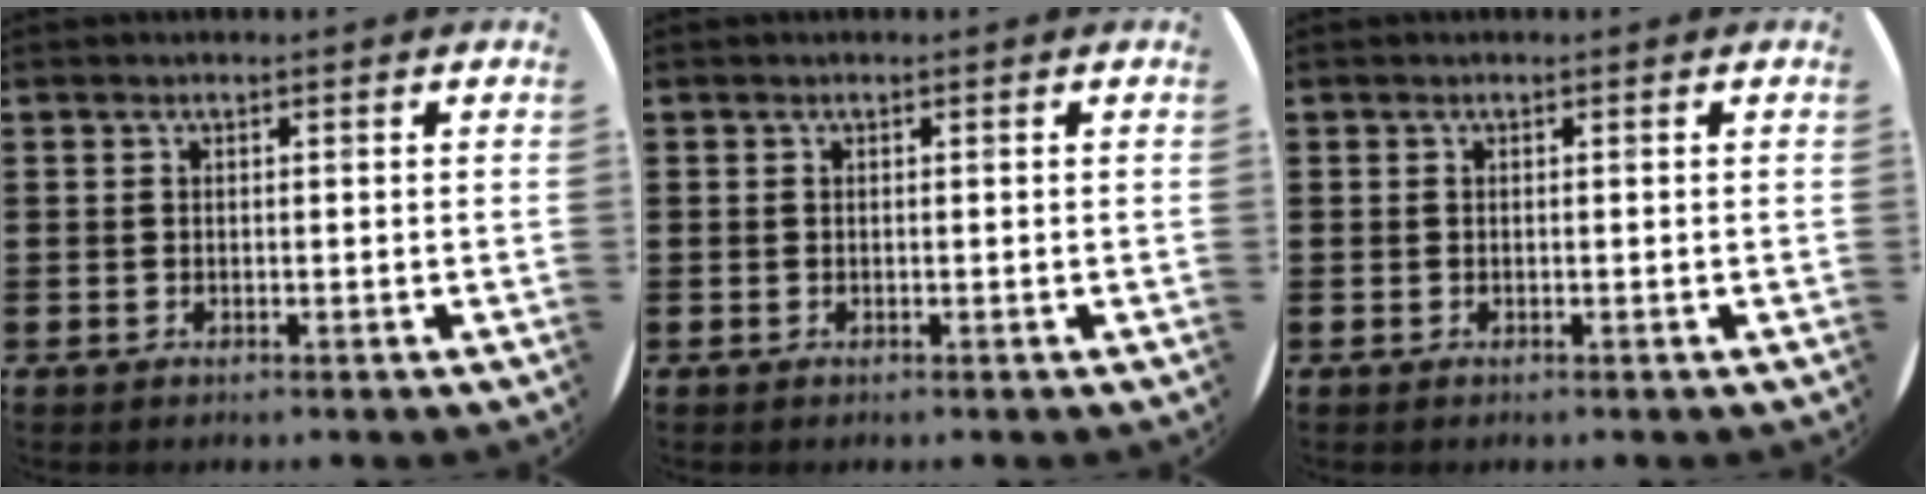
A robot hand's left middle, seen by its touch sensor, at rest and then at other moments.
{"total": 0.0}
{"total": 0.0}